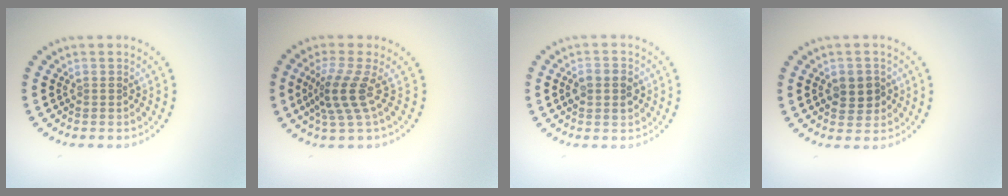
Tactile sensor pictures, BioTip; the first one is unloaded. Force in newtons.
{"total": 3.5, "press": 2.5, "slide": 2.5}
{"total": 2.8, "press": 2.8, "slide": 0.0}
{"total": 2.3, "press": 2.2, "slide": 0.7}